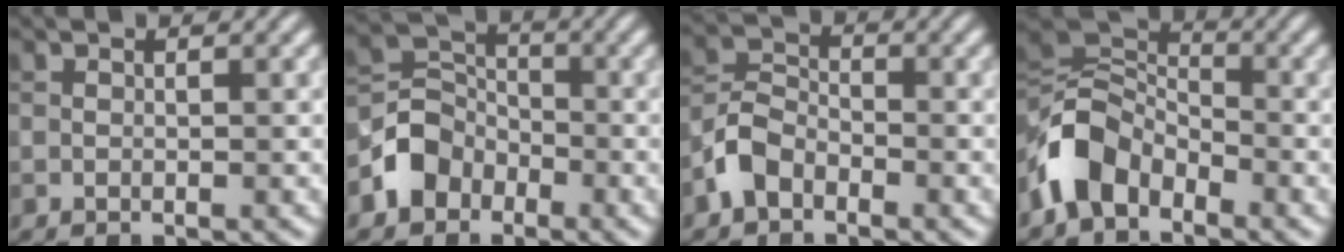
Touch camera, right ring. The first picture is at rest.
{"total": 4.0, "force": [-2.2, 3.2, 0.9], "torque": [-0.011, 0.009, -0.050]}
{"total": 3.5, "force": [-2.2, 2.2, 1.5], "torque": [-0.032, 0.008, -0.056]}
{"total": 6.4, "force": [-3.5, 4.1, 3.4], "torque": [-0.071, 0.006, -0.082]}